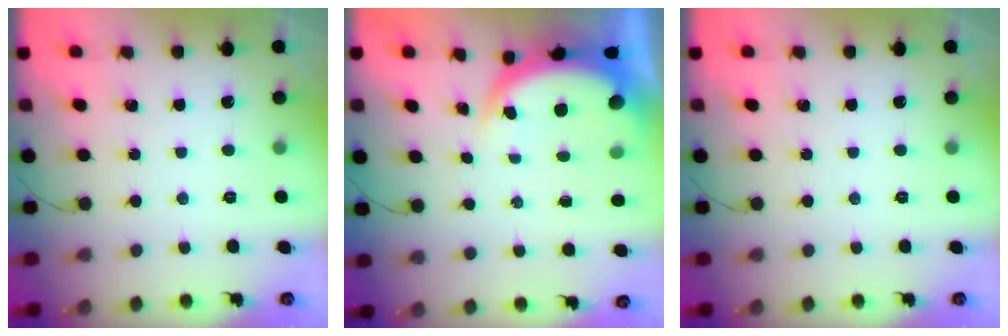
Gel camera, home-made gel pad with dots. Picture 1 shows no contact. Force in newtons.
{"total": 5.1, "press": 5.1, "slide": 0.1}
{"total": 0.0}